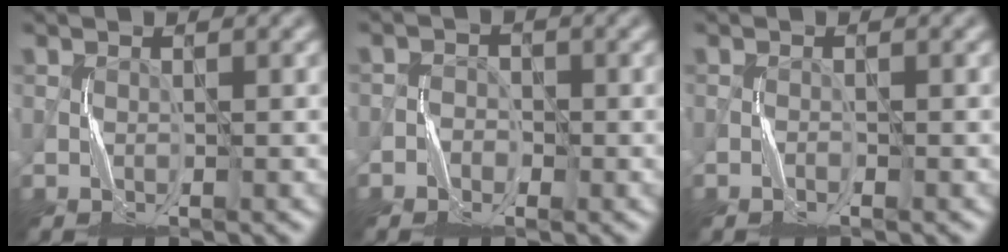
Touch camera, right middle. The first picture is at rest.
{"total": 1.8, "force": [-1.0, 1.5, 0.3], "torque": [0.010, 0.005, -0.028]}
{"total": 0.7, "force": [-0.6, 0.0, 0.2], "torque": [-0.003, 0.002, -0.012]}